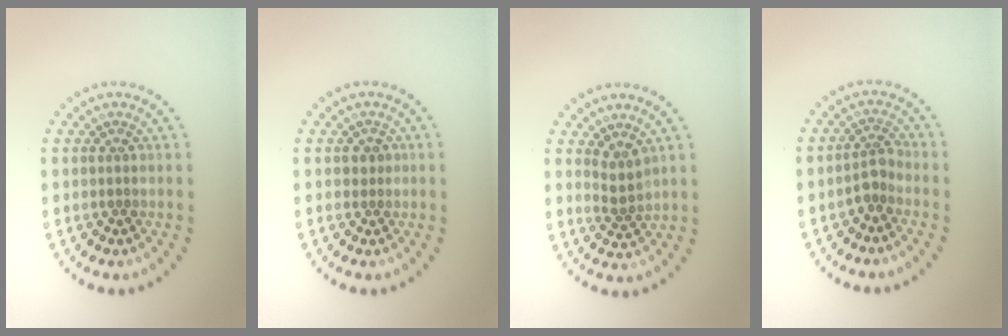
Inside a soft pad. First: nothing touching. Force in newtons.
{"total": 0.8, "press": 0.5, "slide": 0.6}
{"total": 1.8, "press": 1.3, "slide": 1.3}
{"total": 1.8, "press": 1.4, "slide": 1.2}